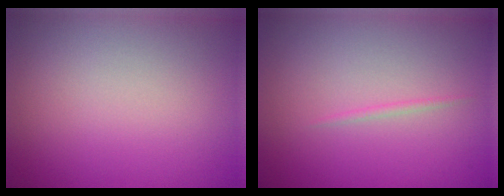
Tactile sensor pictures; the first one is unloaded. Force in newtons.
{"total": 0.5, "press": 0.5, "slide": 0.1}